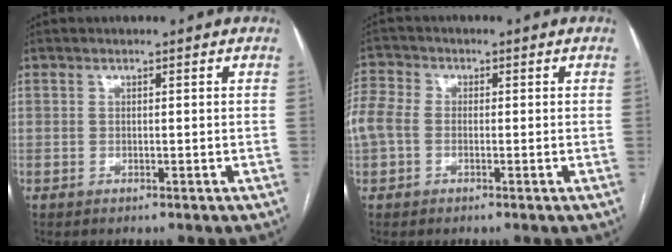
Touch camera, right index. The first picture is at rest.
{"total": 11.5, "force": [0.3, 9.5, 6.5], "torque": [-0.204, 0.039, 0.007]}